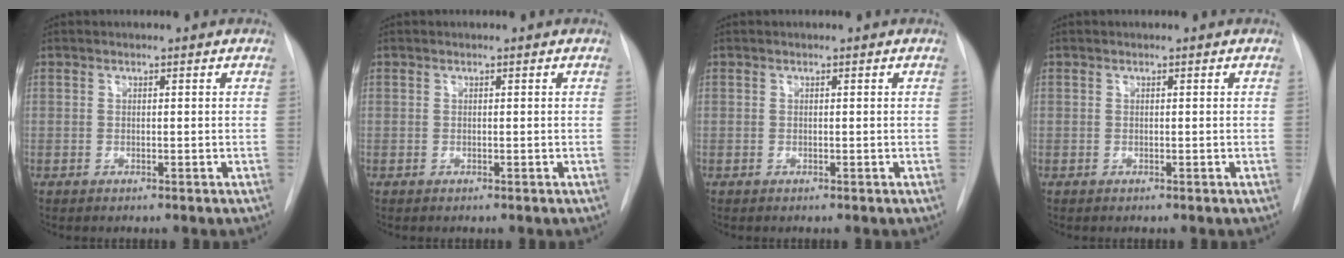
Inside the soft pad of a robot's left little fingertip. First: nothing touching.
{"total": 0.0}
{"total": 0.0}
{"total": 0.0}